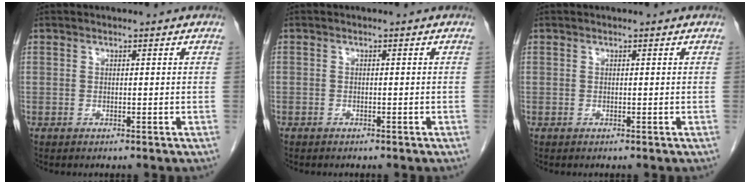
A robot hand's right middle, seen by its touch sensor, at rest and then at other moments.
{"total": 0.6, "force": [-0.5, 0.3, 0.1], "torque": [-0.008, 0.001, -0.009]}
{"total": 0.0}